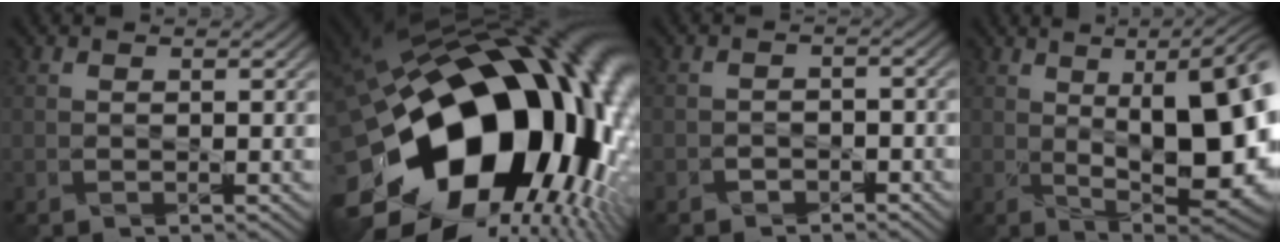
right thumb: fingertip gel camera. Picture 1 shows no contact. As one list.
[{"total": 23.4, "force": [-4.4, 15.2, 17.2], "torque": [-0.304, -0.076, -0.066]}, {"total": 1.9, "force": [-1.4, 1.2, 0.3], "torque": [0.000, 0.002, -0.027]}, {"total": 17.3, "force": [1.2, 6.6, 16.0], "torque": [-0.213, 0.015, 0.029]}]